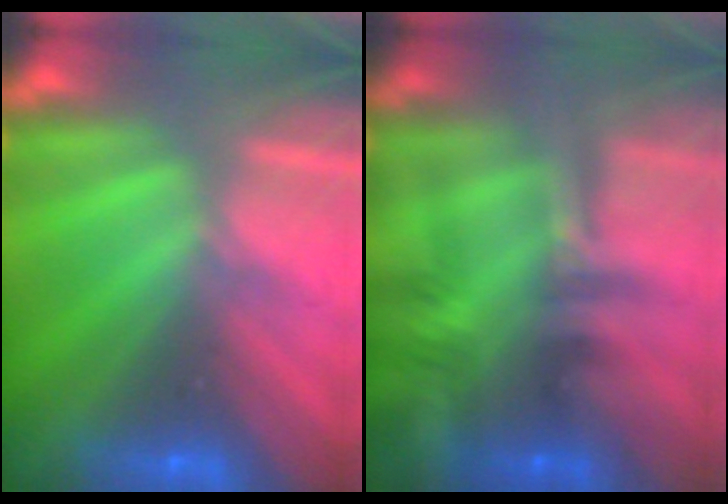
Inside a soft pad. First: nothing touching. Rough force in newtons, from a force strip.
{"total": 2.4}